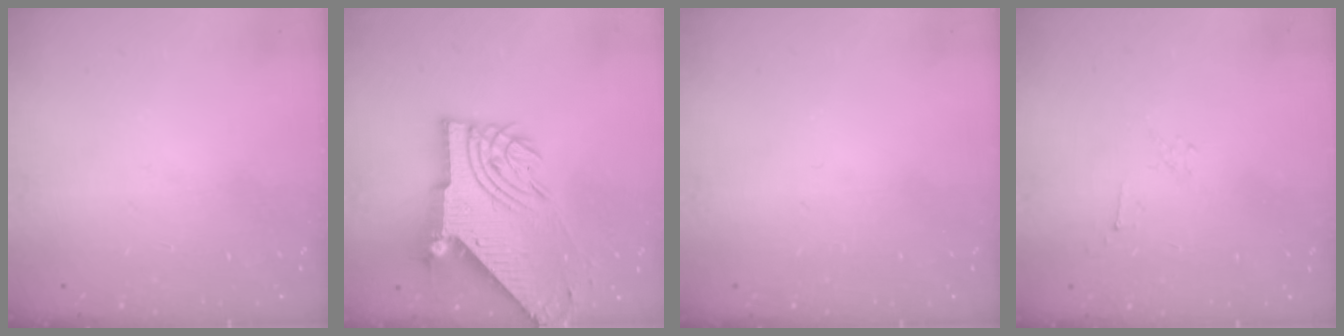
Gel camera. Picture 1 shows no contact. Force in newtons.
{"total": 13.2, "press": 13.1, "slide": 1.6}
{"total": 0.0}
{"total": 2.9, "press": 2.8, "slide": 0.8}